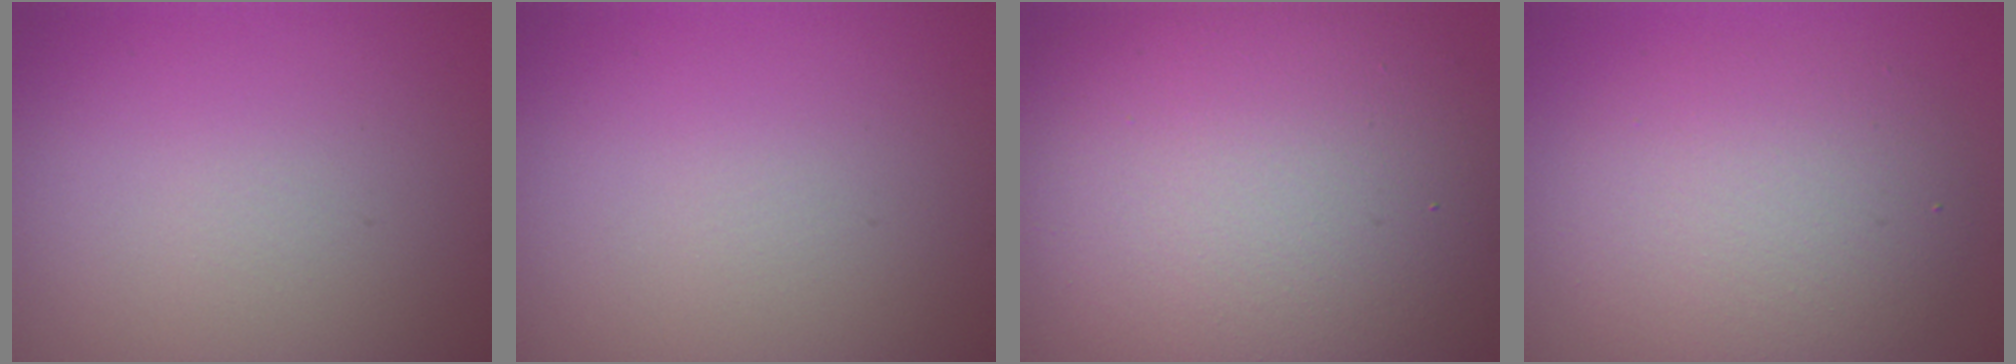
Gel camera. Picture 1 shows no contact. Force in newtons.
{"total": 0.0}
{"total": 16.8, "press": 16.7, "slide": 1.2}
{"total": 5.9, "press": 5.8, "slide": 0.5}